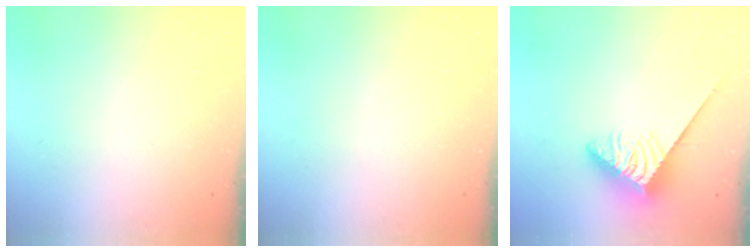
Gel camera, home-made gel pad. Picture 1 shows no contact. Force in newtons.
{"total": 0.0}
{"total": 3.9, "press": 3.8, "slide": 0.7}